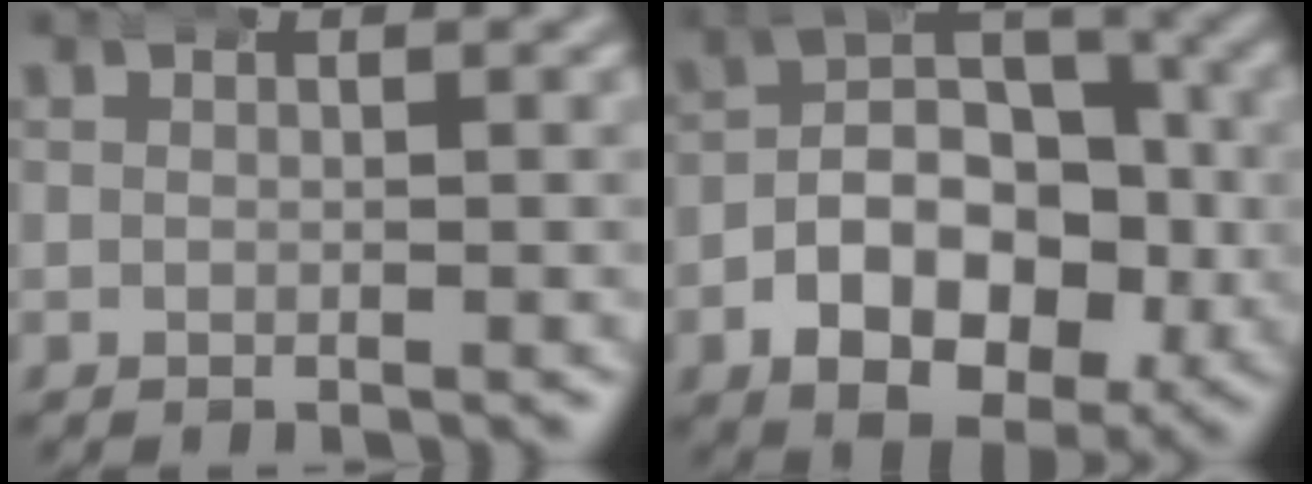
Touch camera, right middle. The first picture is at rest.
{"total": 10.6, "force": [-2.1, 7.9, 6.8], "torque": [-0.109, -0.019, -0.038]}